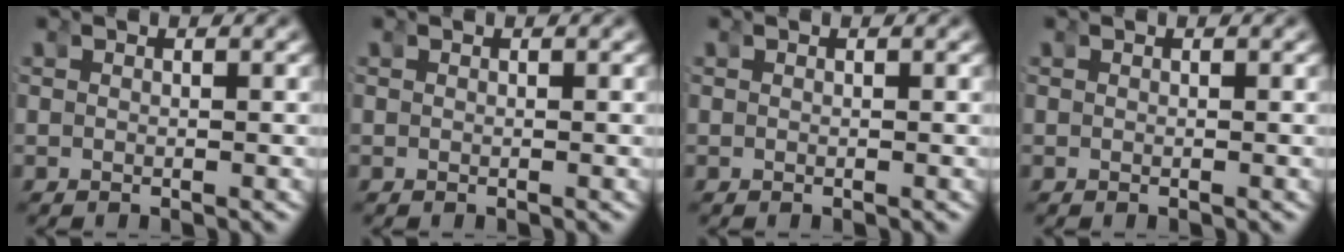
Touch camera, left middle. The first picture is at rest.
{"total": 0.0}
{"total": 0.0}
{"total": 0.0}